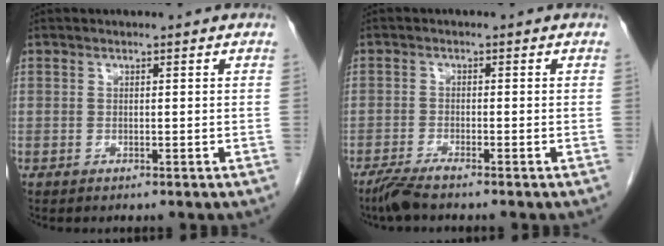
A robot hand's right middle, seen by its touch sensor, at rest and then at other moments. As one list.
[{"total": 3.1, "force": [-2.6, -0.2, 1.7], "torque": [-0.041, -0.009, -0.057]}]